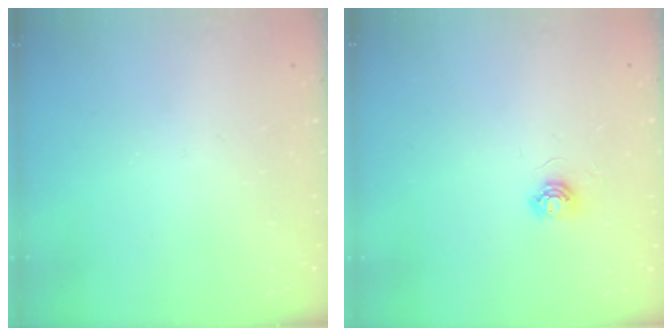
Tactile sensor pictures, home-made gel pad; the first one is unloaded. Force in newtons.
{"total": 5.0, "press": 4.9, "slide": 0.4}